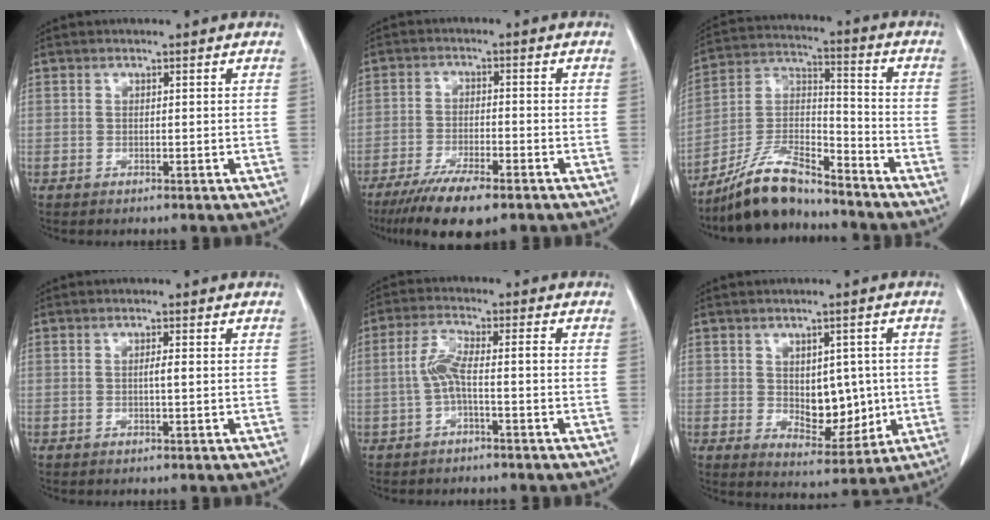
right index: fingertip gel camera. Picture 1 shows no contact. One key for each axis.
{"total": 9.7, "fx": -7.0, "fy": 1.8, "fz": 6.6, "tx": -0.110, "ty": -0.020, "tz": -0.111}
{"total": 12.0, "fx": -10.6, "fy": 2.4, "fz": 5.2, "tx": -0.106, "ty": 0.008, "tz": -0.198}
{"total": 1.1, "fx": 0.0, "fy": 0.0, "fz": 1.1, "tx": -0.022, "ty": 0.000, "tz": -0.001}
{"total": 4.9, "fx": -1.1, "fy": 0.8, "fz": 4.7, "tx": -0.101, "ty": 0.017, "tz": -0.023}
{"total": 8.0, "fx": -0.1, "fy": 4.5, "fz": 6.6, "tx": -0.086, "ty": 0.000, "tz": 0.015}